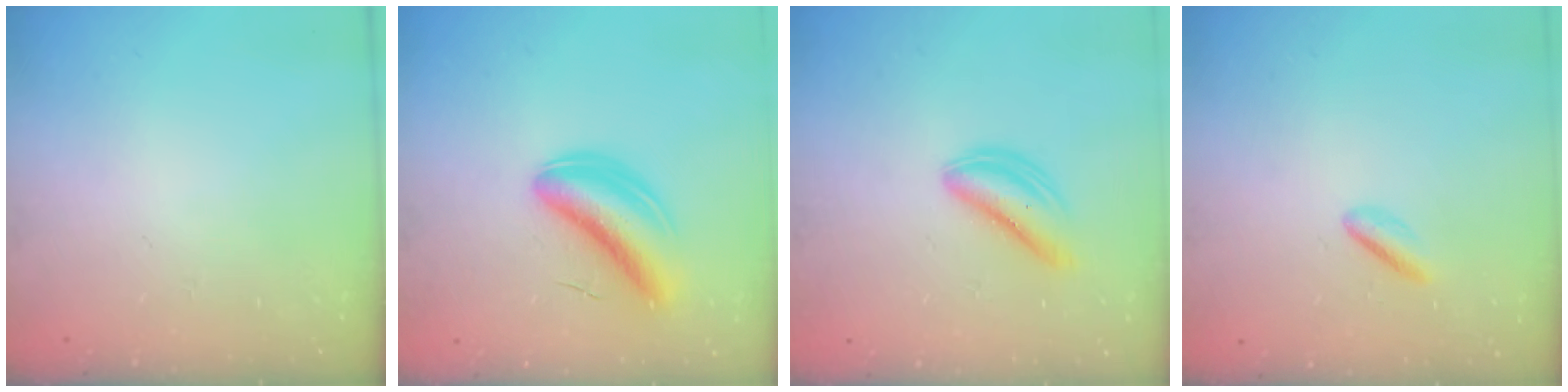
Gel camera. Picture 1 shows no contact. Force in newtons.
{"total": 7.7, "press": 7.3, "slide": 2.5}
{"total": 5.6, "press": 5.6, "slide": 0.1}
{"total": 1.8, "press": 1.5, "slide": 0.9}